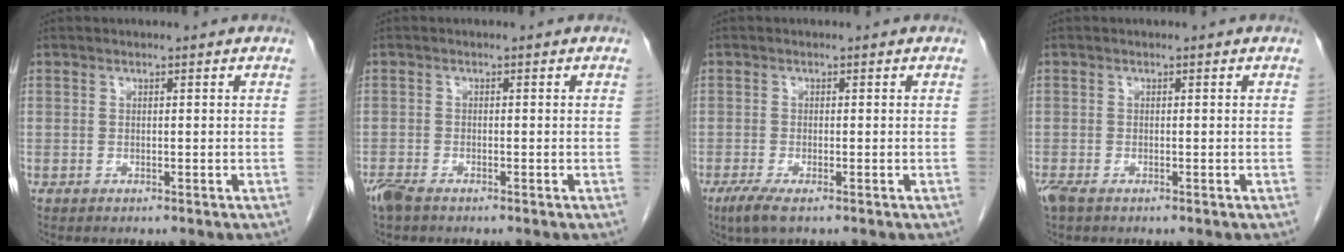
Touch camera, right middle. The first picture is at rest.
{"total": 2.6, "force": [-2.1, 0.6, 1.4], "torque": [-0.034, -0.007, -0.041]}
{"total": 3.1, "force": [-1.9, 0.5, 2.4], "torque": [-0.053, -0.010, -0.039]}
{"total": 2.2, "force": [-1.6, 0.7, 1.3], "torque": [-0.034, -0.008, -0.029]}